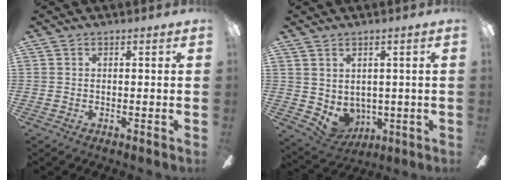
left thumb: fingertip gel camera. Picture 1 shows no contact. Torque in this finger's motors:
{"motor_torque": [0.56, 0.56, -0.15, 0.11, 0.05]}